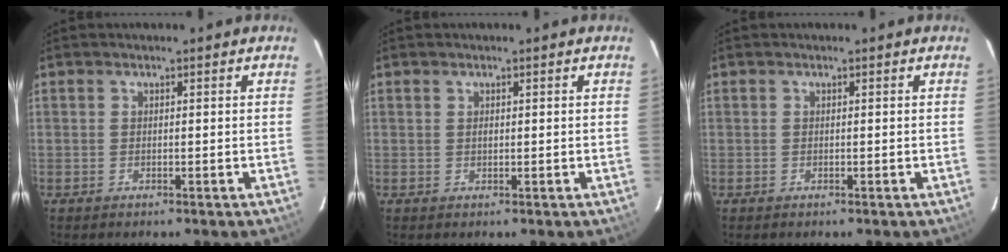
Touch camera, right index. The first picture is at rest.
{"total": 0.5, "force": [0.2, 0.4, 0.3], "torque": [-0.006, 0.001, 0.006]}
{"total": 0.0}